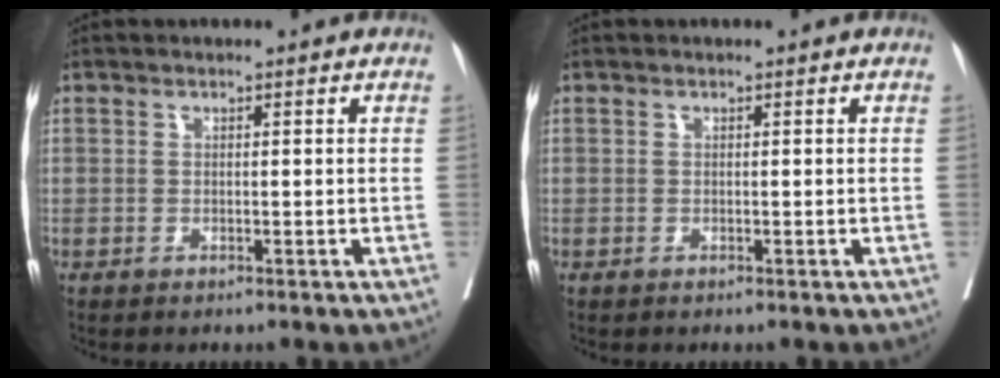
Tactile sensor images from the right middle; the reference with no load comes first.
{"total": 0.0}